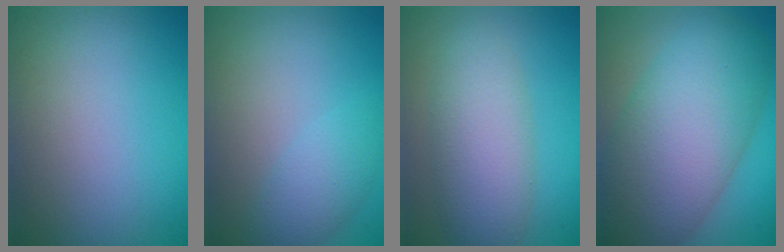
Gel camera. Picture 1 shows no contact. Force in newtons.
{"total": 2.5, "press": 2.5, "slide": 0.1}
{"total": 5.2, "press": 5.2, "slide": 0.1}
{"total": 11.8, "press": 11.8, "slide": 0.7}